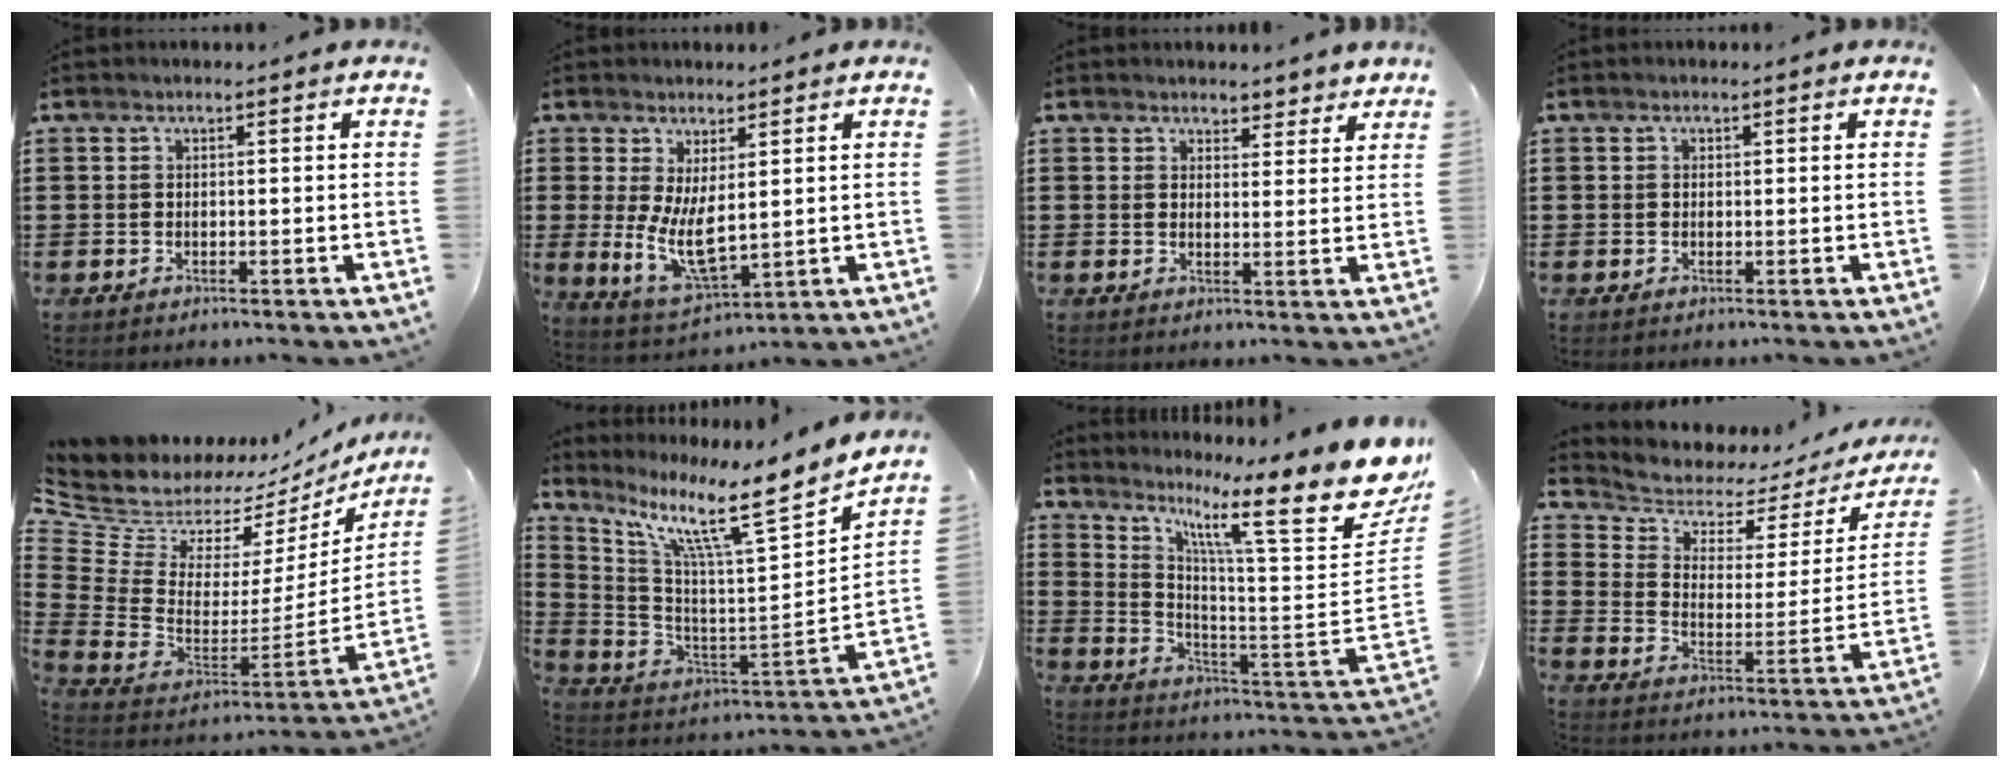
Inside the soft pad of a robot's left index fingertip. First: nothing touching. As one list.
[{"total": 7.6, "force": [1.5, 3.3, 6.7], "torque": [-0.145, -0.016, 0.025]}, {"total": 3.0, "force": [2.8, 1.2, 0.1], "torque": [-0.004, -0.003, 0.049]}, {"total": 0.6, "force": [0.2, 0.6, 0.1], "torque": [-0.003, 0.004, 0.003]}, {"total": 7.0, "force": [5.2, 4.2, 2.0], "torque": [-0.095, -0.055, 0.087]}, {"total": 9.4, "force": [6.8, 0.1, 6.5], "torque": [-0.141, -0.066, 0.095]}, {"total": 15.0, "force": [9.0, 2.4, 11.7], "torque": [-0.210, -0.072, 0.134]}, {"total": 4.1, "force": [3.5, 2.0, 0.9], "torque": [-0.049, -0.025, 0.052]}]